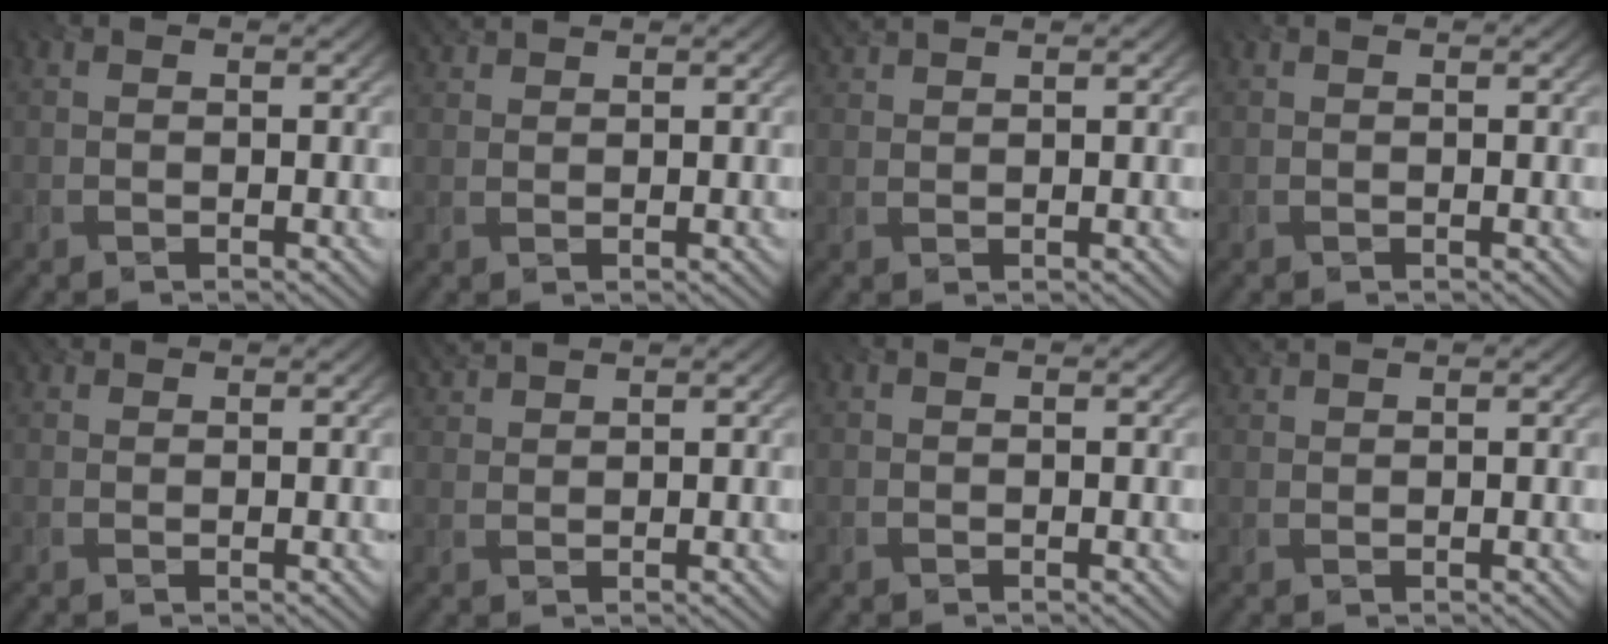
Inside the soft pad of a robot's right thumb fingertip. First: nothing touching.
{"total": 2.2, "force": [2.0, 0.3, 0.8], "torque": [-0.021, 0.007, 0.037]}
{"total": 2.2, "force": [2.0, 0.1, 0.9], "torque": [-0.024, 0.006, 0.038]}
{"total": 0.0}
{"total": 1.2, "force": [1.1, 0.4, 0.5], "torque": [-0.010, 0.005, 0.021]}
{"total": 2.9, "force": [2.6, 0.4, 1.1], "torque": [-0.031, 0.009, 0.049]}
{"total": 0.0}
{"total": 1.8, "force": [1.6, 0.0, 0.8], "torque": [-0.018, 0.006, 0.030]}